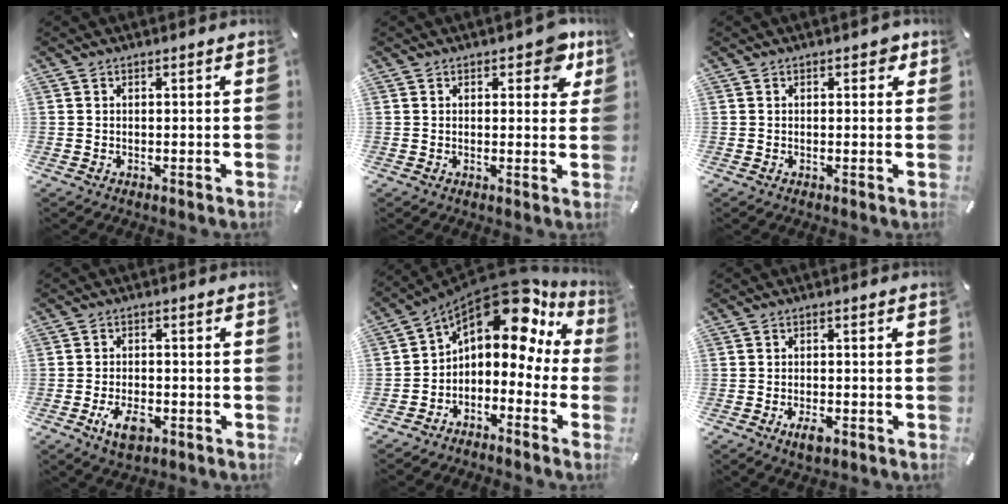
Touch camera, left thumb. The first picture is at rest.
{"total": 6.1, "force": [3.3, 3.4, 3.8], "torque": [-0.030, -0.012, 0.049]}
{"total": 2.1, "force": [0.7, 1.4, 1.3], "torque": [-0.006, -0.002, 0.005]}
{"total": 6.1, "force": [-2.9, 3.3, 4.2], "torque": [-0.082, 0.005, -0.054]}
{"total": 14.3, "force": [8.8, 7.0, 8.8], "torque": [-0.147, -0.073, 0.145]}
{"total": 3.2, "force": [-1.8, 1.5, 2.2], "torque": [-0.049, 0.002, -0.033]}